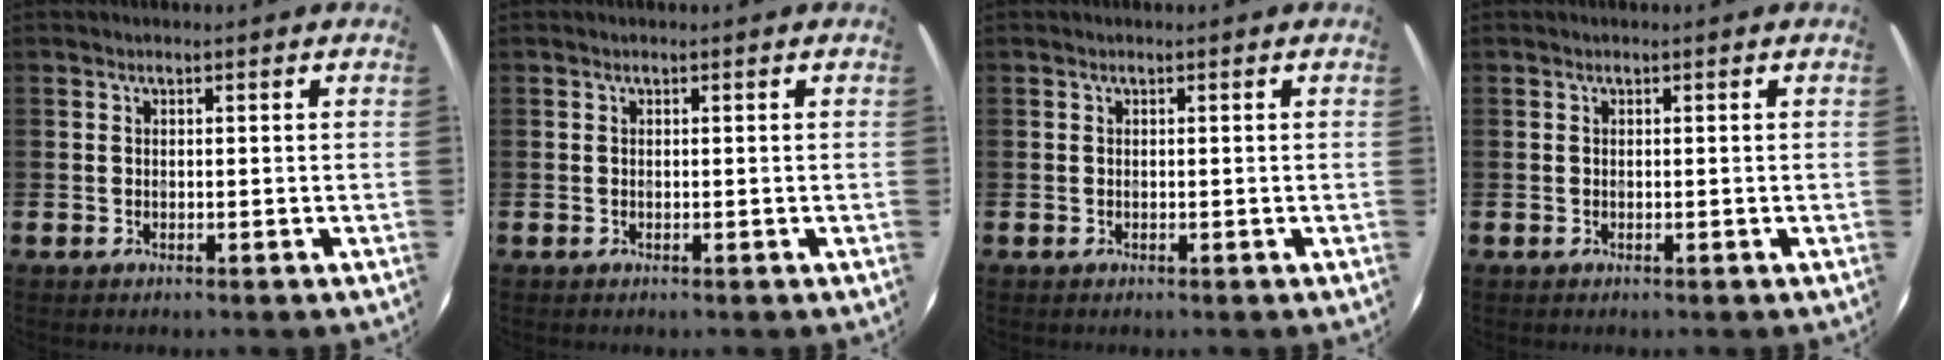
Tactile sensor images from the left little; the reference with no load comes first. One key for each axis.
{"total": 0.0}
{"total": 0.0}
{"total": 0.0}